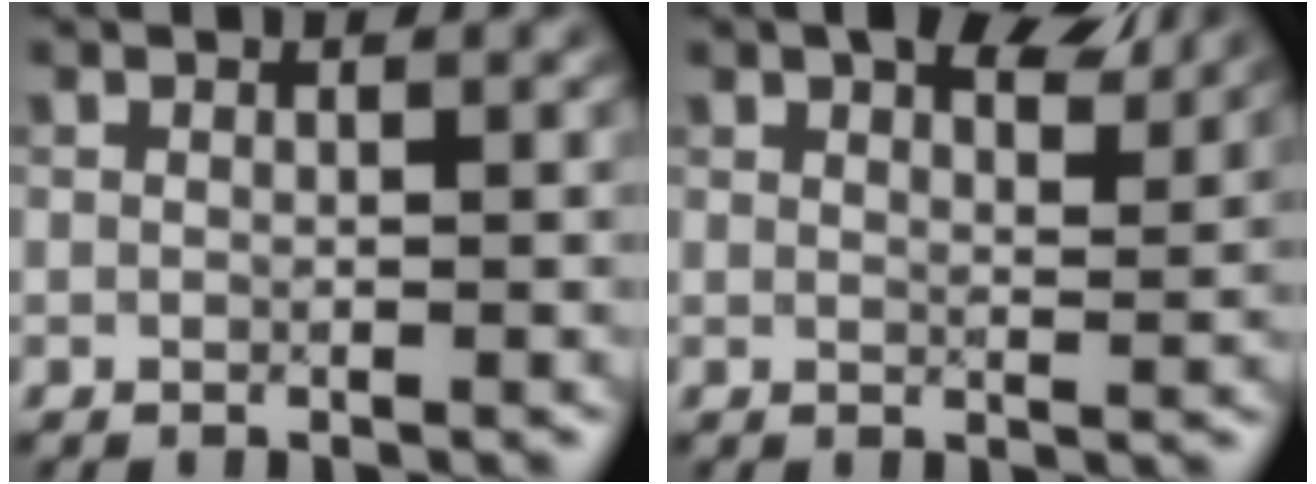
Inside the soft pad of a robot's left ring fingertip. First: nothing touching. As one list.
[{"total": 5.2, "force": [3.9, 1.5, 3.0], "torque": [-0.045, 0.006, 0.055]}]